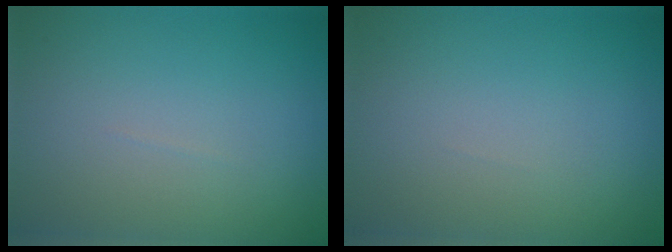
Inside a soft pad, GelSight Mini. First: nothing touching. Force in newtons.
{"total": 0.0}